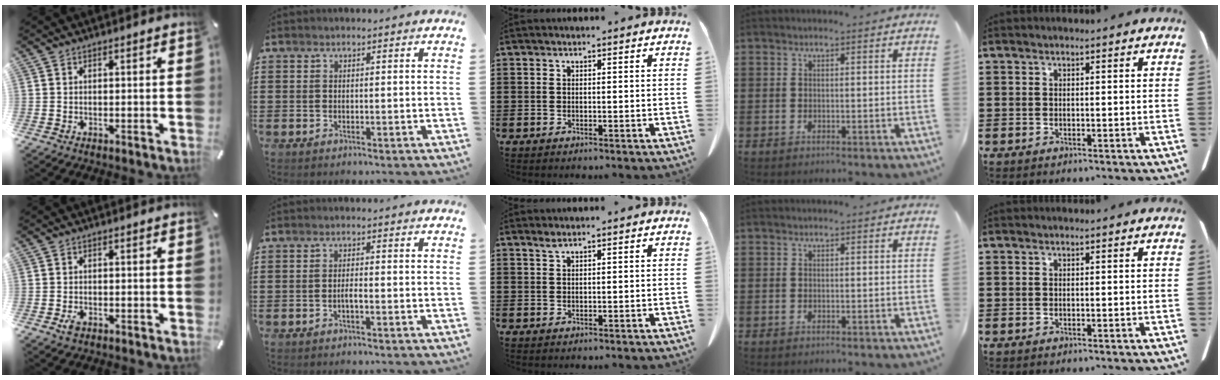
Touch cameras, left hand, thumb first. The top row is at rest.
{"thumb": {"total": 1.7, "force": [-0.9, 0.9, 1.1], "torque": [-0.028, 0.000, -0.019]}, "index": {"total": 1.3, "force": [-0.5, 0.2, 1.2], "torque": [-0.021, -0.001, -0.009]}, "middle": {"total": 1.2, "force": [0.8, 0.1, 0.8], "torque": [-0.020, -0.002, 0.016]}}